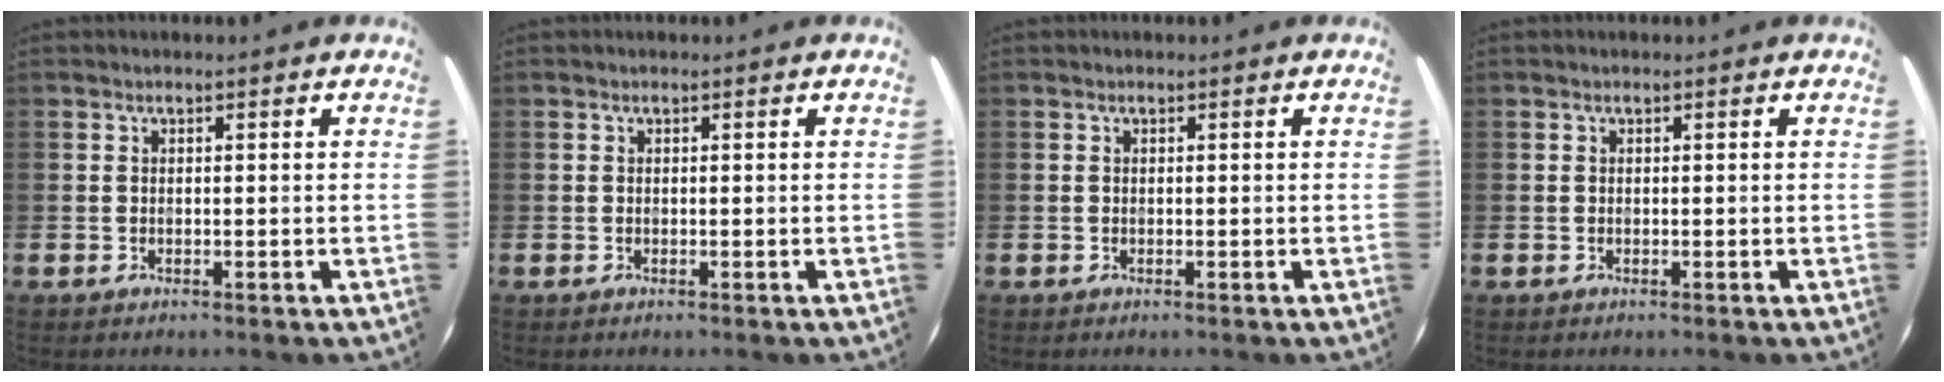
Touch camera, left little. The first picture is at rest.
{"total": 0.0}
{"total": 0.0}
{"total": 0.0}